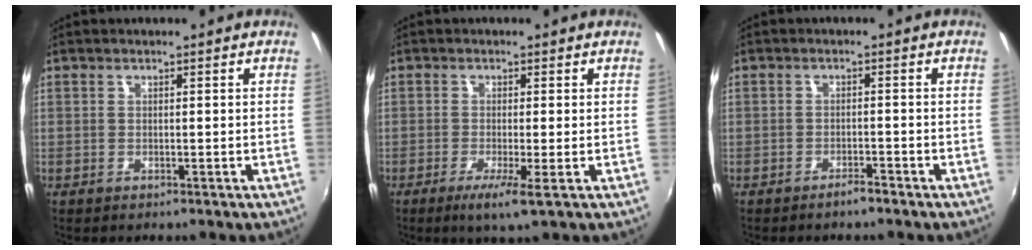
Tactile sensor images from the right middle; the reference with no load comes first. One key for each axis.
{"total": 4.0, "fx": -1.7, "fy": -0.3, "fz": 3.6, "tx": -0.079, "ty": -0.013, "tz": -0.035}
{"total": 1.8, "fx": -1.6, "fy": 0.3, "fz": 0.7, "tx": -0.016, "ty": 0.000, "tz": -0.025}